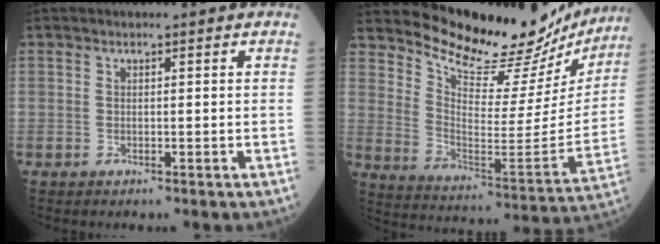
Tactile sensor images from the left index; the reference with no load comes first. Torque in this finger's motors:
{"motor_torque": [1.05, -1.09, 0.26, 0.05]}